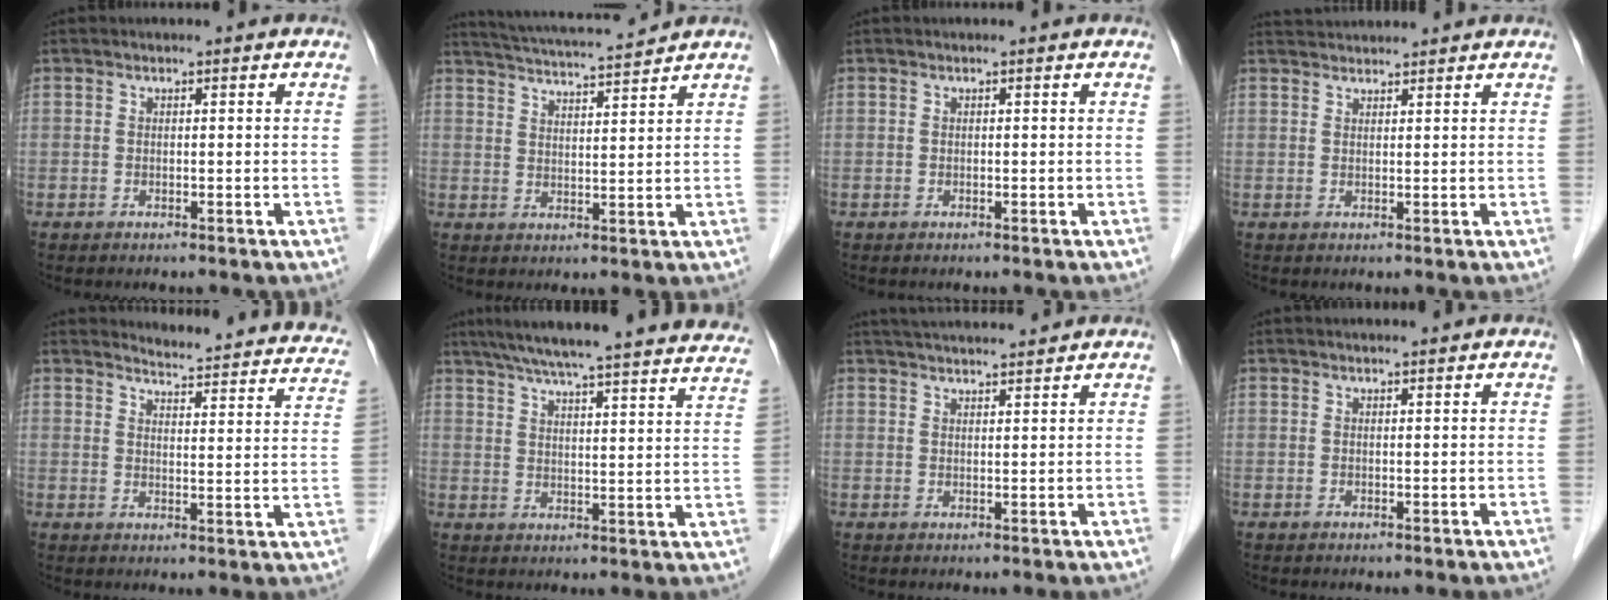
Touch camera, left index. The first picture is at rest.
{"total": 10.3, "force": [9.8, -0.3, 3.3], "torque": [-0.066, 0.015, 0.152]}
{"total": 0.0}
{"total": 4.9, "force": [4.8, 0.0, 0.8], "torque": [-0.016, 0.036, 0.076]}
{"total": 17.2, "force": [16.4, 2.7, 4.6], "torque": [-0.041, -0.055, 0.166]}
{"total": 32.1, "force": [29.0, 2.3, 13.6], "torque": [-0.215, -0.038, 0.355]}
{"total": 9.6, "force": [9.0, 0.6, 3.4], "torque": [-0.058, 0.027, 0.132]}
{"total": 1.8, "force": [1.7, 0.0, 0.6], "torque": [-0.008, 0.009, 0.027]}